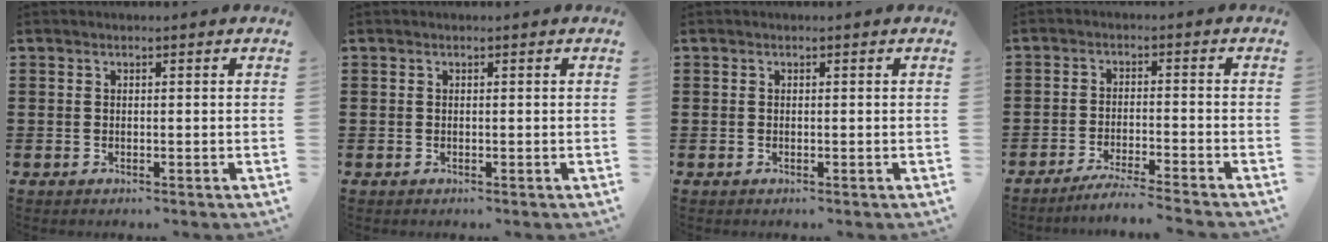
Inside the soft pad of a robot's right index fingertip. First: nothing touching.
{"total": 0.0}
{"total": 0.0}
{"total": 3.7, "force": [-3.4, -0.5, 1.2], "torque": [-0.026, -0.008, -0.070]}